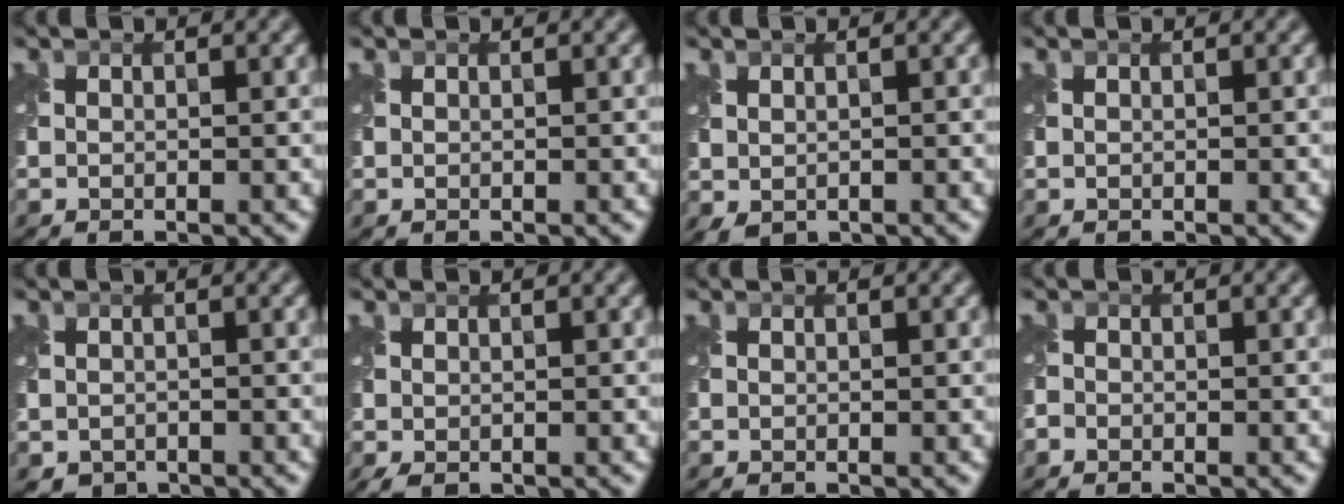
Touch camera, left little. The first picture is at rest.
{"total": 0.0}
{"total": 1.1, "force": [0.1, 0.9, 0.8], "torque": [-0.022, -0.005, 0.009]}
{"total": 0.0}
{"total": 1.4, "force": [-0.8, 1.1, 0.3], "torque": [-0.007, -0.012, -0.016]}
{"total": 1.0, "force": [-0.3, 0.6, 0.7], "torque": [-0.024, -0.007, -0.003]}
{"total": 0.0}
{"total": 0.6, "force": [-0.5, 0.3, -0.1], "torque": [0.001, -0.002, -0.014]}